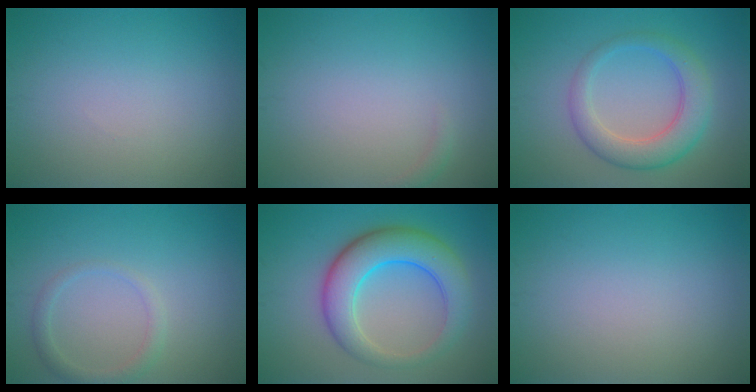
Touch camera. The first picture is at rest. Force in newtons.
{"total": 0.6, "press": 0.6, "slide": 0.2}
{"total": 4.8, "press": 4.7, "slide": 0.1}
{"total": 1.7, "press": 1.7, "slide": 0.1}
{"total": 7.1, "press": 7.1, "slide": 0.1}
{"total": 0.0}